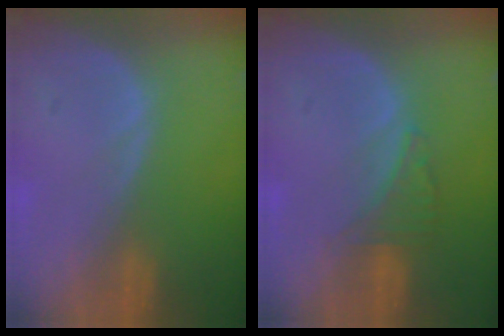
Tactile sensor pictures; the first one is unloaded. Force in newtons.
{"total": 3.0, "press": 3.0, "slide": 0.2}